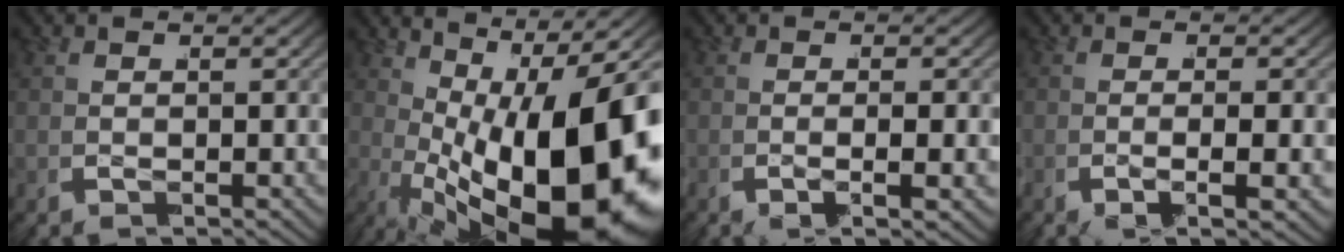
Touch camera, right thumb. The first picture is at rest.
{"total": 20.3, "force": [-2.6, 11.6, 16.4], "torque": [-0.283, -0.062, -0.002]}
{"total": 2.7, "force": [-0.8, 0.8, 2.4], "torque": [-0.049, -0.005, -0.018]}
{"total": 3.3, "force": [-1.0, 1.0, 3.0], "torque": [-0.058, -0.004, -0.020]}